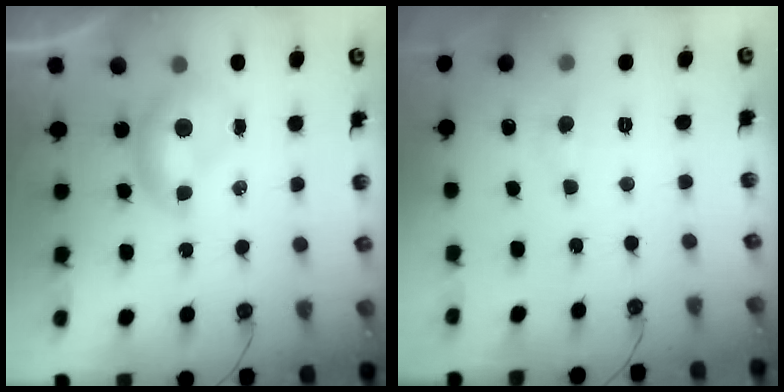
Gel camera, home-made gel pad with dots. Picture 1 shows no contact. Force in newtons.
{"total": 0.0}